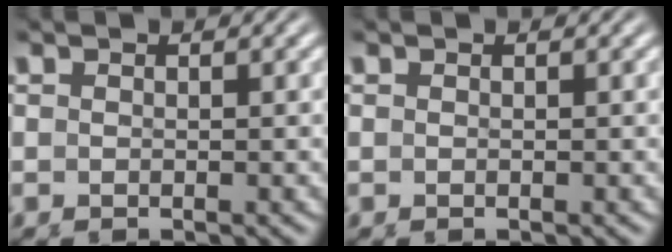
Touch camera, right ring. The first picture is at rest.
{"total": 0.0}